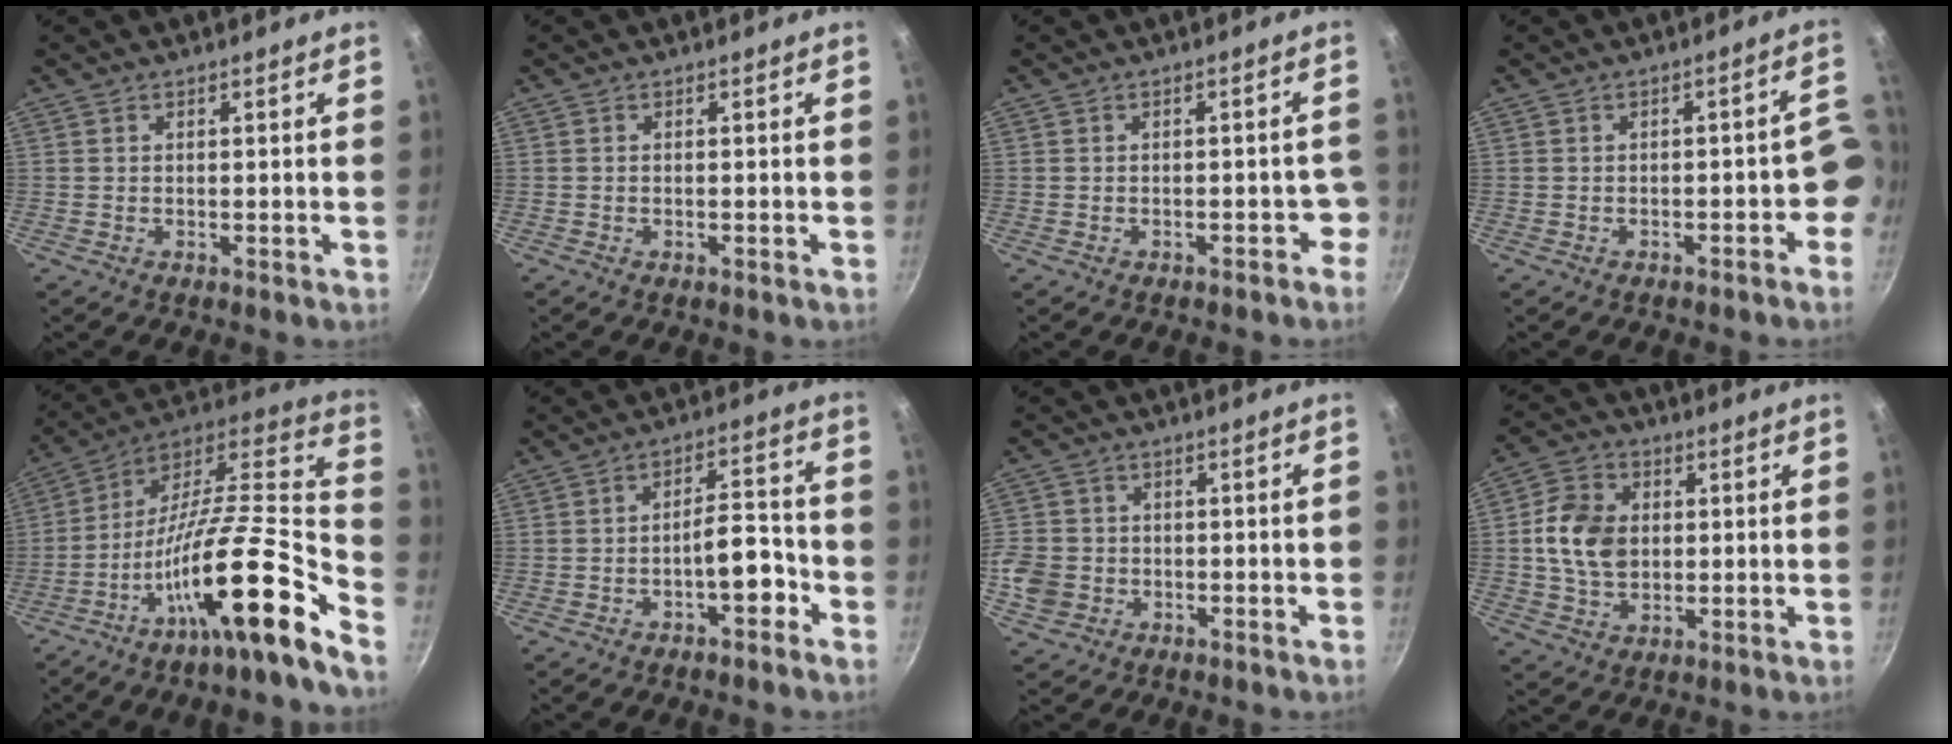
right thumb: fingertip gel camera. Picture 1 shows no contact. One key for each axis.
{"total": 0.0}
{"total": 3.1, "fx": -1.9, "fy": 1.9, "fz": 1.7, "tx": 0.023, "ty": 0.041, "tz": -0.011}
{"total": 5.3, "fx": -2.2, "fy": 2.7, "fz": 4.1, "tx": 0.000, "ty": 0.046, "tz": -0.022}
{"total": 25.5, "fx": -13.8, "fy": 4.5, "fz": 20.9, "tx": -0.275, "ty": 0.067, "tz": -0.255}
{"total": 7.1, "fx": -3.5, "fy": 2.9, "fz": 5.4, "tx": -0.060, "ty": 0.050, "tz": -0.047}
{"total": 9.1, "fx": -2.8, "fy": 7.8, "fz": 3.7, "tx": -0.085, "ty": 0.039, "tz": -0.051}
{"total": 10.9, "fx": 0.8, "fy": 8.2, "fz": 7.2, "tx": -0.111, "ty": 0.011, "tz": 0.009}